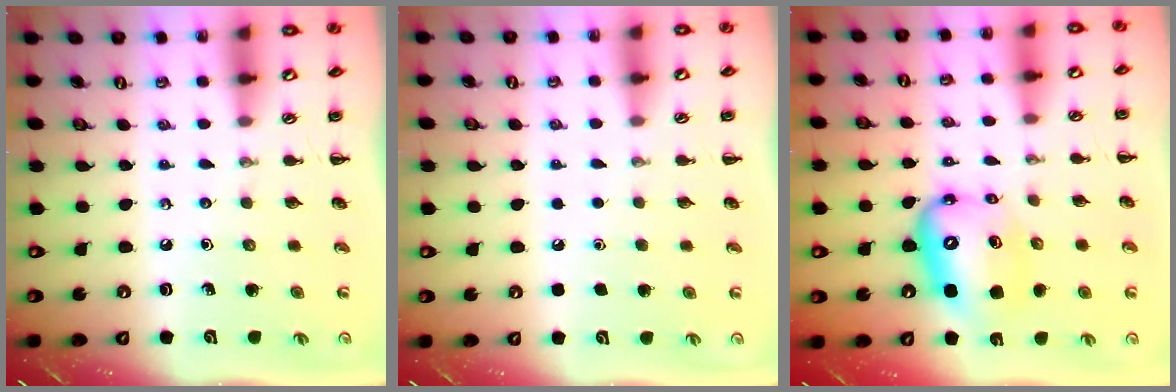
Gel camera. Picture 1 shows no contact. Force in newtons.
{"total": 1.6, "press": 1.6, "slide": 0.1}
{"total": 11.7, "press": 11.2, "slide": 3.1}